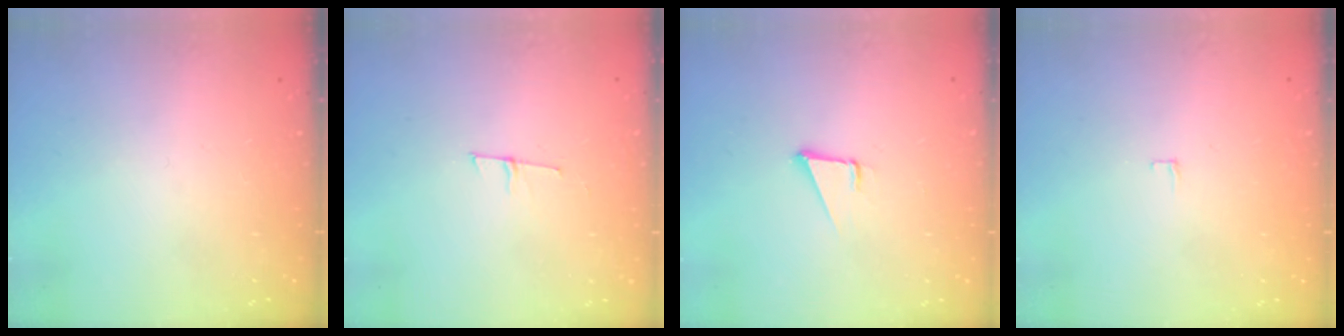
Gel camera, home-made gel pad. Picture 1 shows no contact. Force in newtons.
{"total": 5.3, "press": 4.5, "slide": 2.9}
{"total": 3.6, "press": 2.7, "slide": 2.4}
{"total": 3.8, "press": 3.8, "slide": 0.3}